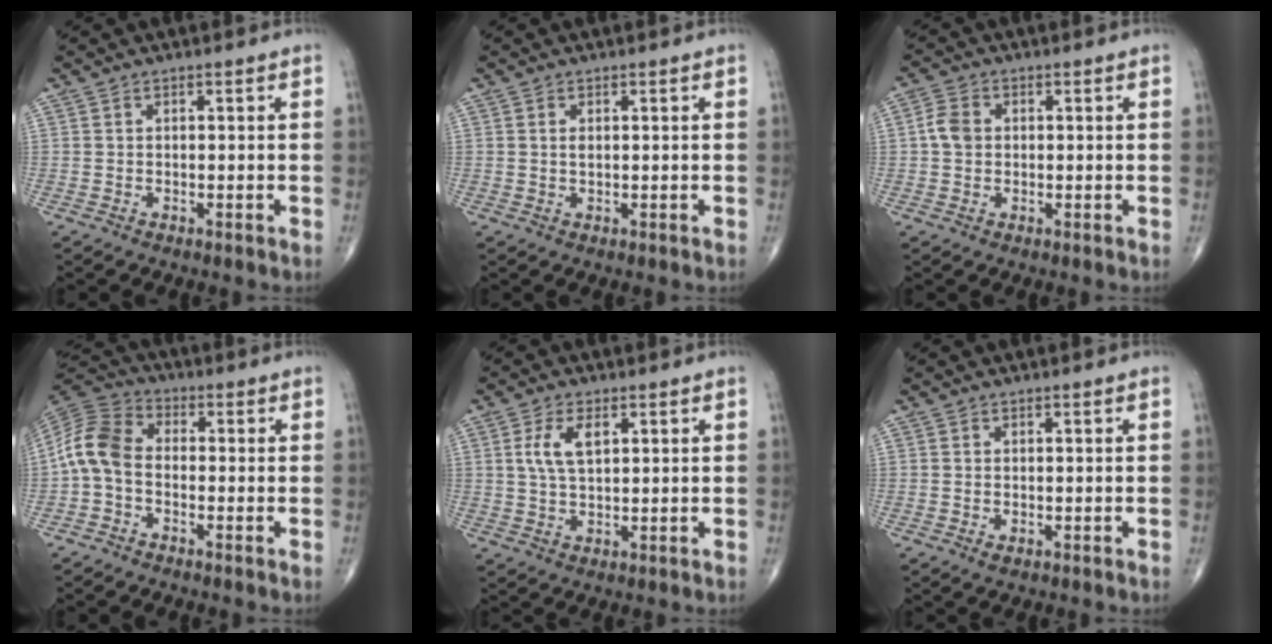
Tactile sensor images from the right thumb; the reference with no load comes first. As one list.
[{"total": 0.9, "force": [0.2, 0.5, 0.8], "torque": [-0.015, -0.001, 0.006]}, {"total": 3.9, "force": [0.3, 3.1, 2.4], "torque": [-0.044, 0.007, 0.000]}, {"total": 8.8, "force": [-1.3, 5.9, 6.4], "torque": [-0.125, 0.027, -0.043]}, {"total": 5.8, "force": [1.8, 2.8, 4.7], "torque": [-0.095, 0.000, 0.038]}, {"total": 0.9, "force": [-0.1, 0.5, 0.7], "torque": [-0.011, -0.002, 0.000]}]